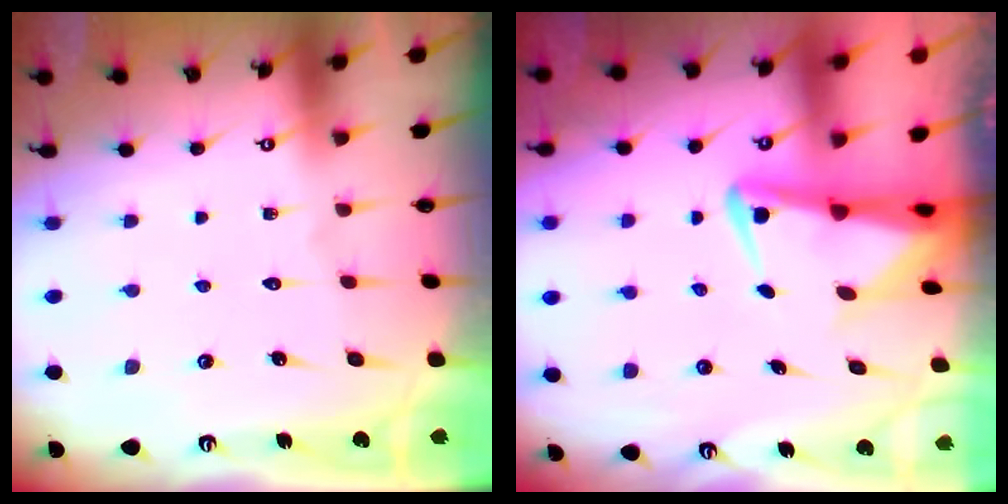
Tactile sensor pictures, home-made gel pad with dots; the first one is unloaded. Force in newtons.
{"total": 4.5, "press": 4.4, "slide": 0.8}